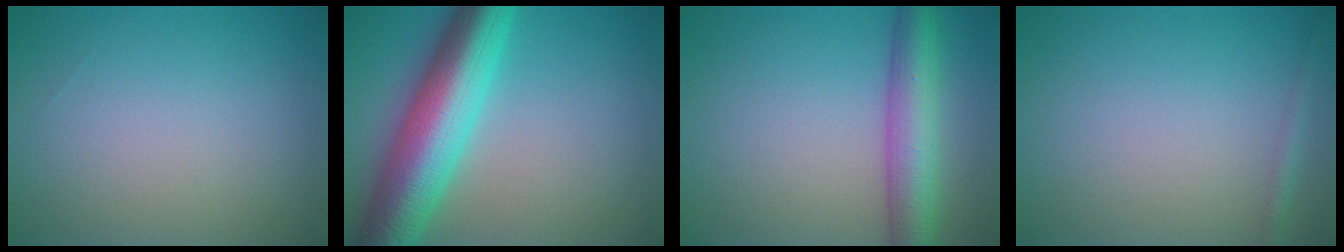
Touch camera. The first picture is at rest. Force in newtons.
{"total": 10.7, "press": 10.7, "slide": 0.2}
{"total": 6.0, "press": 6.0, "slide": 0.2}
{"total": 1.1, "press": 1.1, "slide": 0.1}